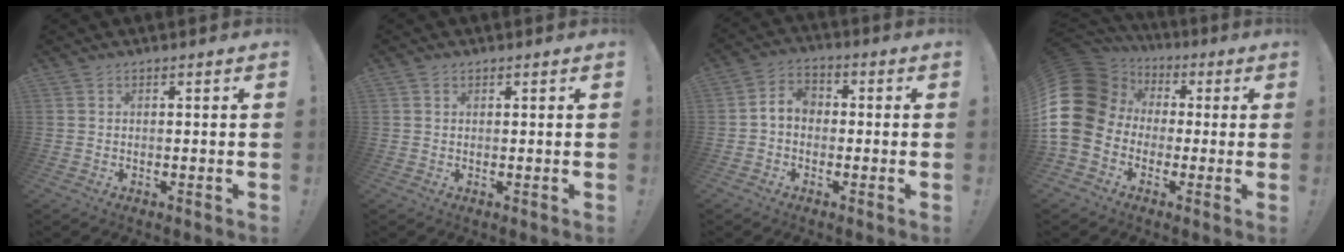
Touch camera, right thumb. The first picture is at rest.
{"total": 0.9, "force": [0.5, 0.6, 0.1], "torque": [-0.001, 0.000, 0.010]}
{"total": 5.7, "force": [-0.6, 4.4, 3.6], "torque": [-0.080, 0.017, -0.007]}
{"total": 18.5, "force": [0.7, 15.1, 10.6], "torque": [-0.204, 0.009, 0.034]}